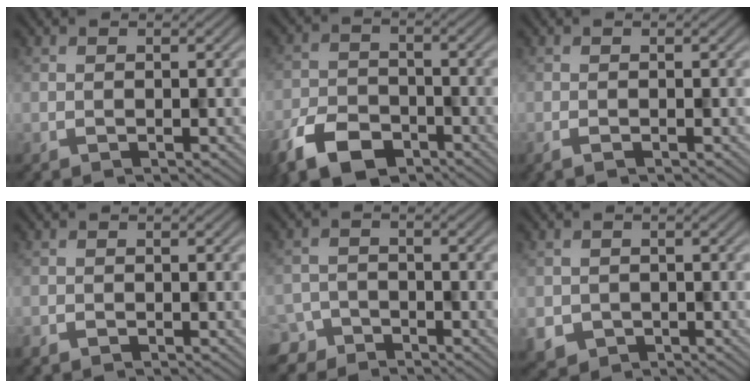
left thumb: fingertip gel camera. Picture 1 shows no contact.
{"total": 7.7, "force": [-5.5, 4.1, 3.5], "torque": [-0.069, -0.015, -0.110]}
{"total": 1.1, "force": [-0.8, 0.2, 0.7], "torque": [-0.013, -0.001, -0.013]}
{"total": 0.8, "force": [-0.7, 0.3, 0.0], "torque": [0.001, -0.002, -0.011]}
{"total": 3.4, "force": [-2.9, 1.8, -0.1], "torque": [0.004, -0.001, -0.059]}
{"total": 3.1, "force": [-1.3, 2.8, 0.5], "torque": [-0.013, -0.019, -0.018]}